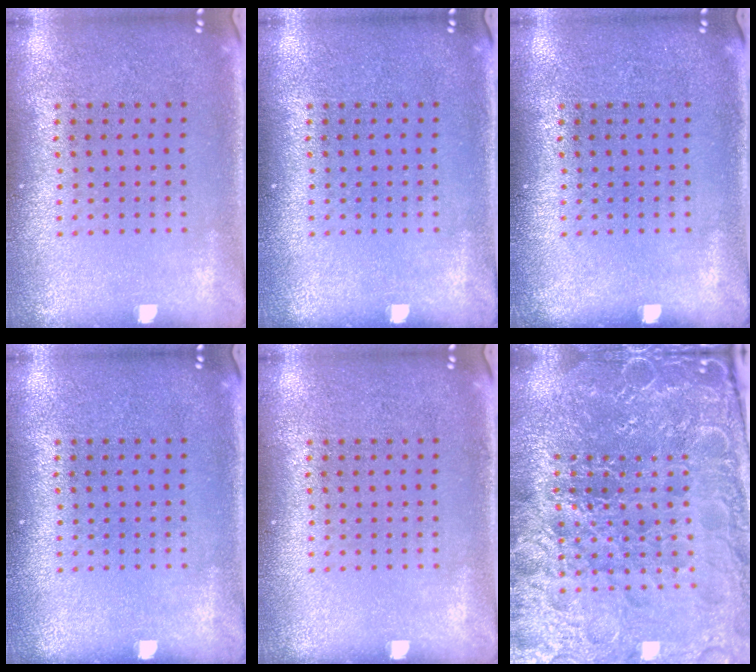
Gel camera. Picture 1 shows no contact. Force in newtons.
{"total": 0.0}
{"total": 0.0}
{"total": 0.0}
{"total": 0.0}
{"total": 5.5, "press": 5.1, "slide": 2.0}